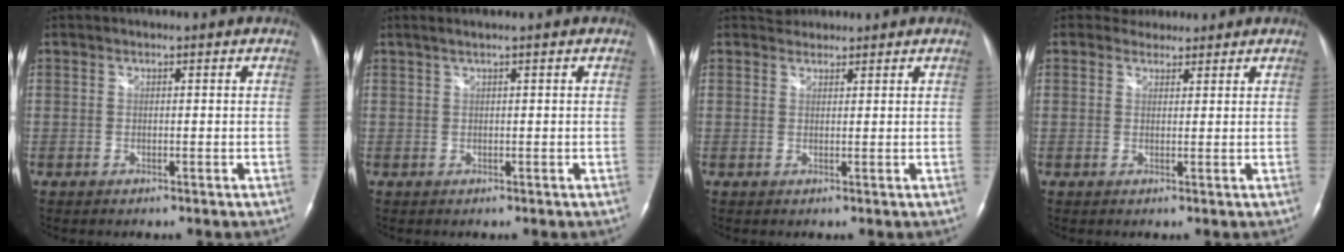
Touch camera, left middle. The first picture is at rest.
{"total": 1.7, "force": [1.1, -0.3, 1.3], "torque": [-0.034, 0.016, 0.024]}
{"total": 1.9, "force": [1.7, 0.7, -0.4], "torque": [0.009, 0.011, 0.027]}
{"total": 2.5, "force": [2.1, 1.2, -0.5], "torque": [0.012, 0.009, 0.030]}